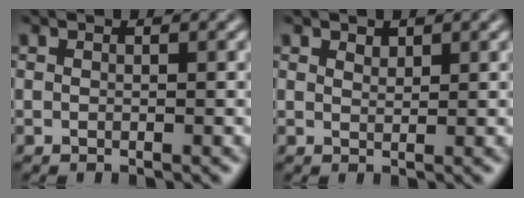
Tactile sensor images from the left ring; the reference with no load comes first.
{"total": 0.9, "force": [0.8, 0.4, 0.2], "torque": [-0.004, -0.001, 0.016]}